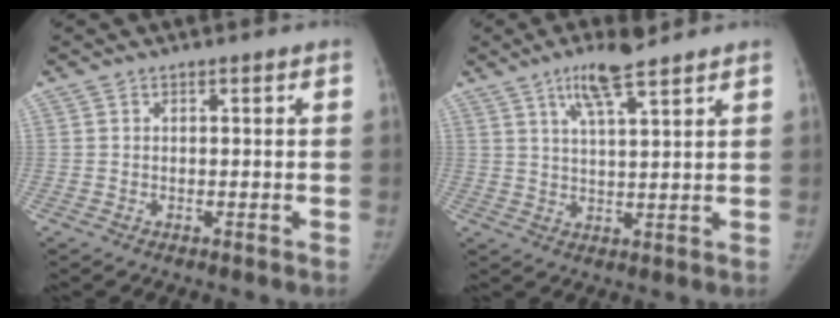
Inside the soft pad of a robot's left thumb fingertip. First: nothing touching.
{"total": 7.5, "force": [5.1, 1.3, 5.4], "torque": [-0.099, -0.023, 0.092]}